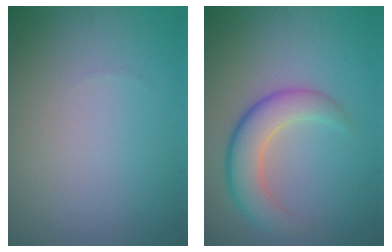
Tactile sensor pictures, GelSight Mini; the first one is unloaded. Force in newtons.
{"total": 4.9, "press": 4.9, "slide": 0.2}